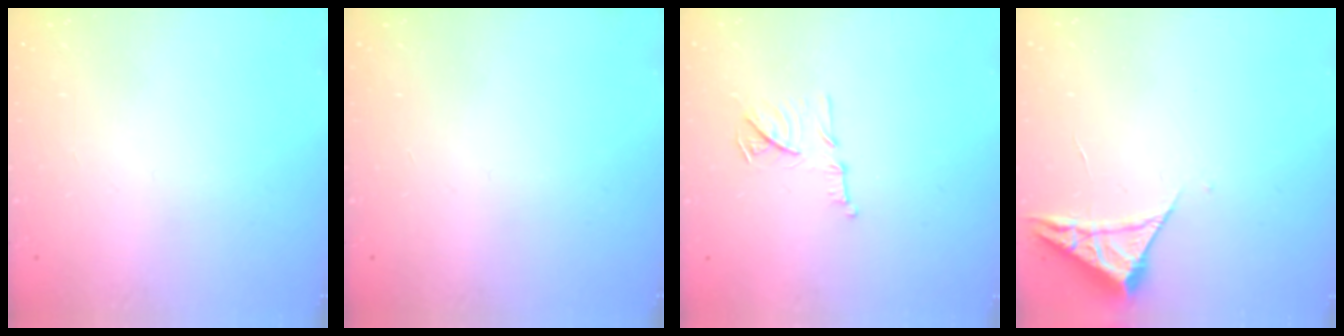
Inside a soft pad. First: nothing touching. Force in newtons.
{"total": 0.0}
{"total": 11.8, "press": 11.8, "slide": 0.7}
{"total": 4.2, "press": 4.2, "slide": 0.5}